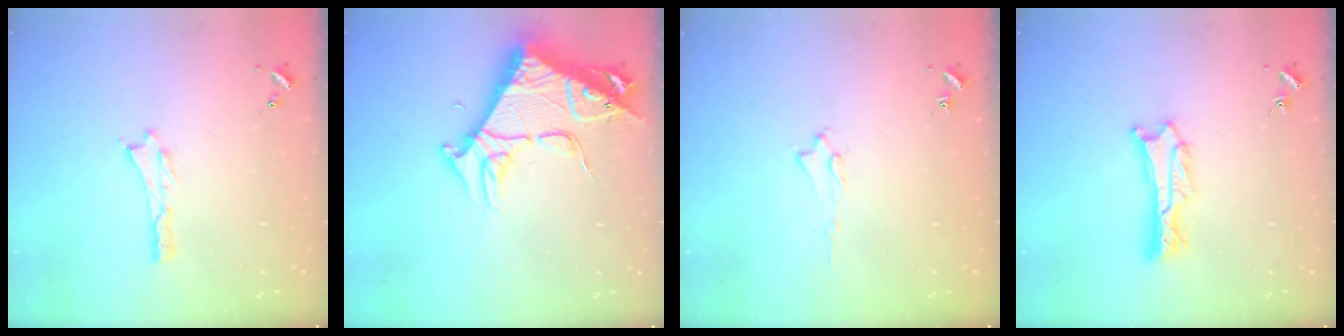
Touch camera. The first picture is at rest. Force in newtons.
{"total": 10.0, "press": 9.9, "slide": 1.3}
{"total": 1.6, "press": 1.6, "slide": 0.2}
{"total": 1.8, "press": 1.8, "slide": 0.2}